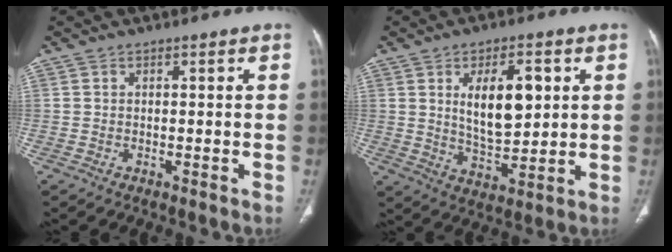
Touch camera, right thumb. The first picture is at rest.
{"total": 12.1, "force": [3.2, 5.7, 10.2], "torque": [-0.147, -0.017, 0.062]}